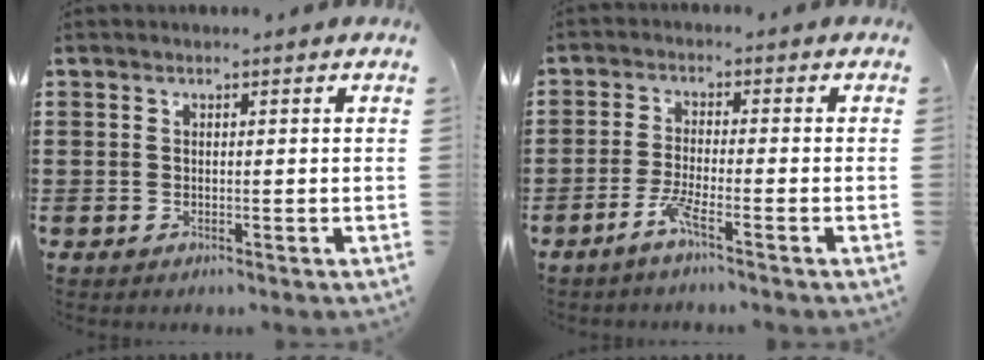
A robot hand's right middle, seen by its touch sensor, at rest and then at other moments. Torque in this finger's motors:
{"motor_torque": [-0.12, 0.06, 0.18, 0.03]}